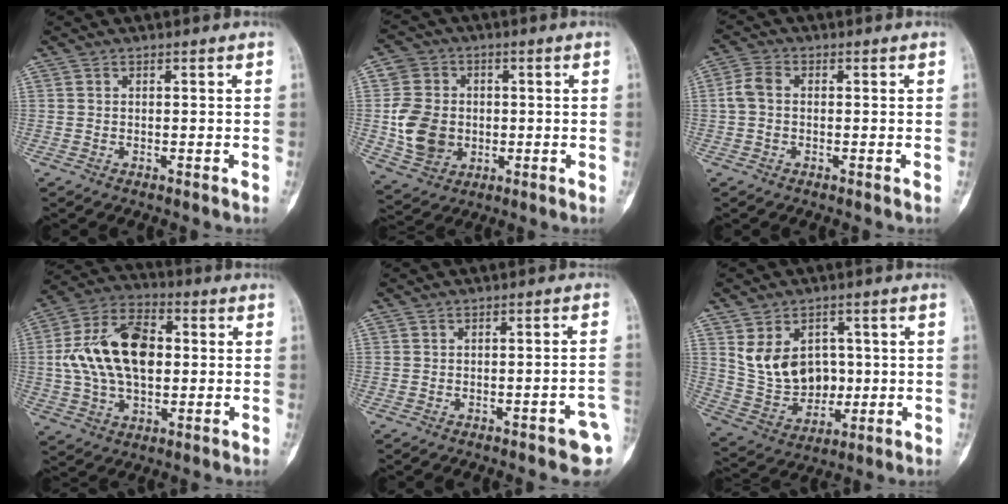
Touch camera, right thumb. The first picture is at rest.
{"total": 11.9, "force": [-0.7, 10.0, 6.5], "torque": [-0.093, 0.003, -0.006]}
{"total": 3.0, "force": [0.1, 2.1, 2.2], "torque": [-0.045, 0.010, -0.003]}
{"total": 17.9, "force": [1.2, 11.0, 14.0], "torque": [-0.240, 0.021, 0.019]}
{"total": 6.2, "force": [-2.7, 1.5, 5.3], "torque": [-0.058, 0.017, -0.029]}
{"total": 12.5, "force": [2.2, 9.6, 7.6], "torque": [-0.089, -0.003, 0.062]}